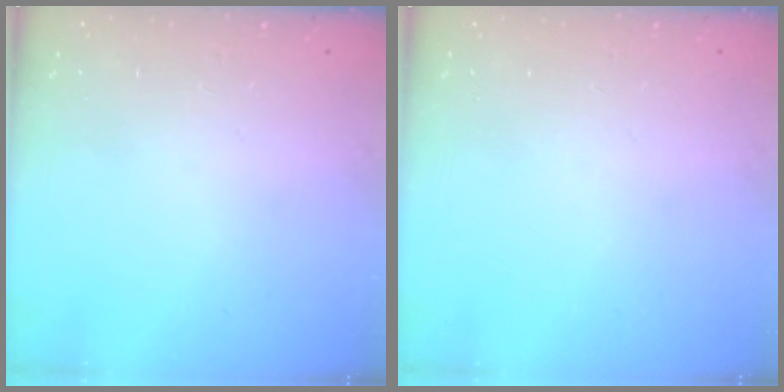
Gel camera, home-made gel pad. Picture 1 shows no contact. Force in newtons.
{"total": 0.0}